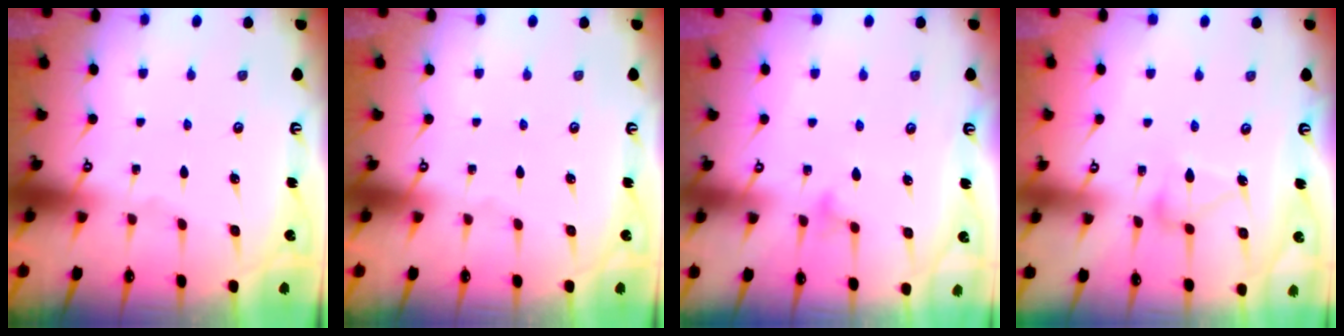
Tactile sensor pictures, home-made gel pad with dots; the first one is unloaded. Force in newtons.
{"total": 0.0}
{"total": 7.6, "press": 7.6, "slide": 0.7}
{"total": 9.5, "press": 9.4, "slide": 0.5}